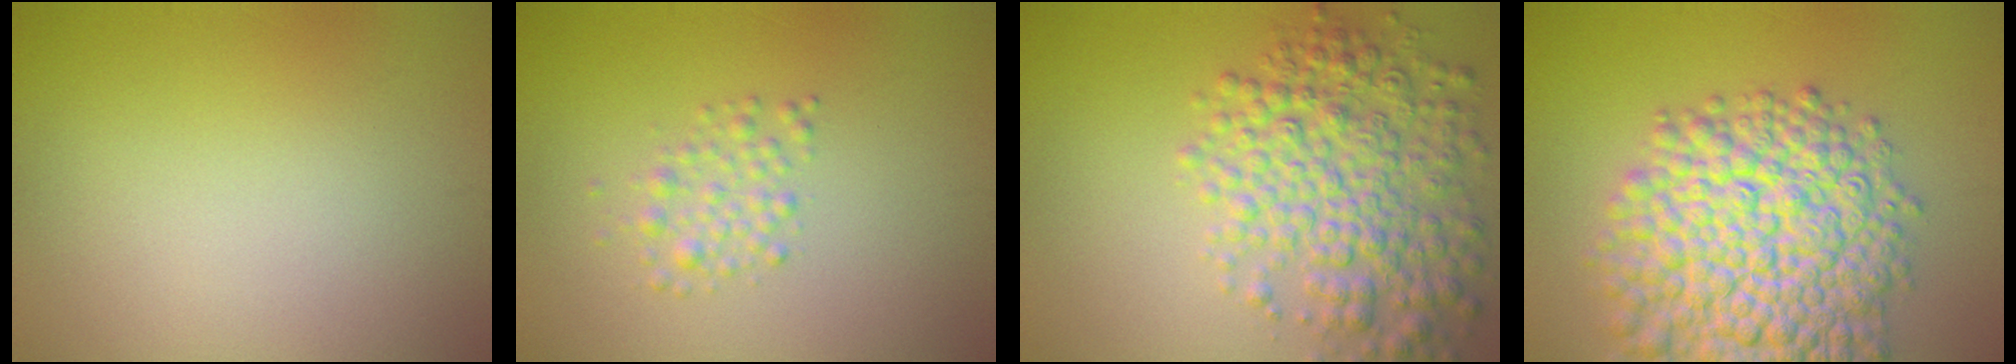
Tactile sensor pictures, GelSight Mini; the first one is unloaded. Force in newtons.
{"total": 1.9, "press": 1.8, "slide": 0.1}
{"total": 6.8, "press": 6.8, "slide": 0.2}
{"total": 12.8, "press": 12.8, "slide": 0.5}